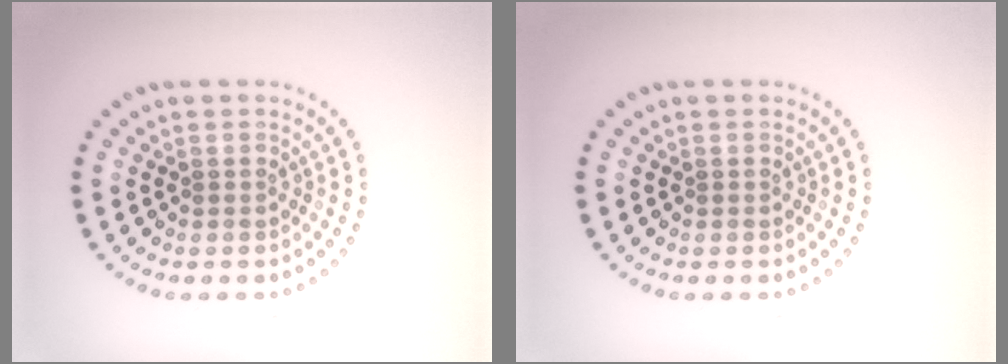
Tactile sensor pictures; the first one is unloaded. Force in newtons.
{"total": 0.0}